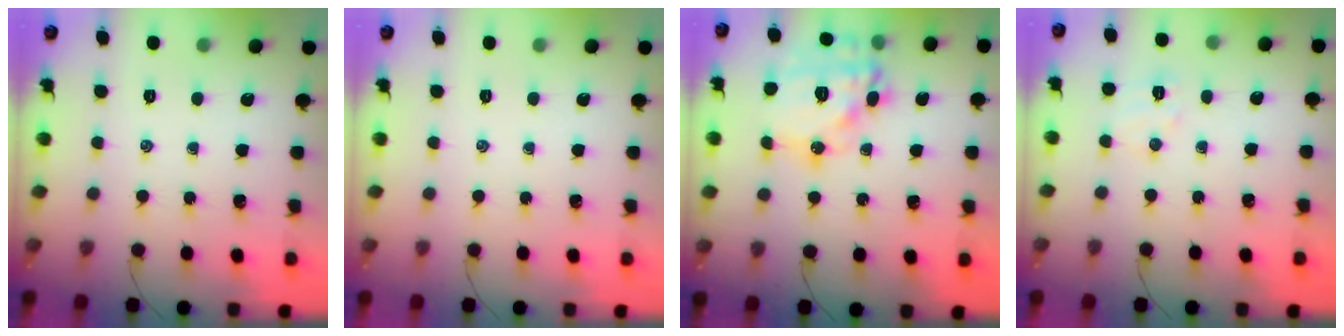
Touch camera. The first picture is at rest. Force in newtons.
{"total": 0.0}
{"total": 17.9, "press": 17.8, "slide": 1.3}
{"total": 4.8, "press": 4.7, "slide": 1.0}